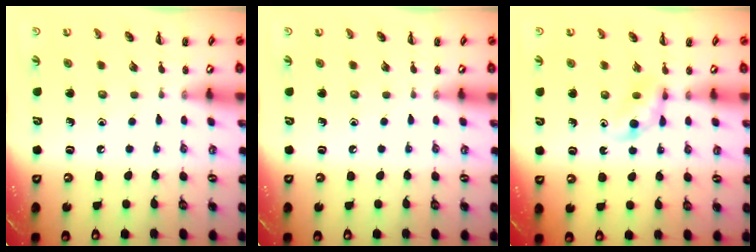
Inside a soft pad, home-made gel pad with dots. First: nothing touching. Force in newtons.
{"total": 0.0}
{"total": 3.8, "press": 3.5, "slide": 1.4}